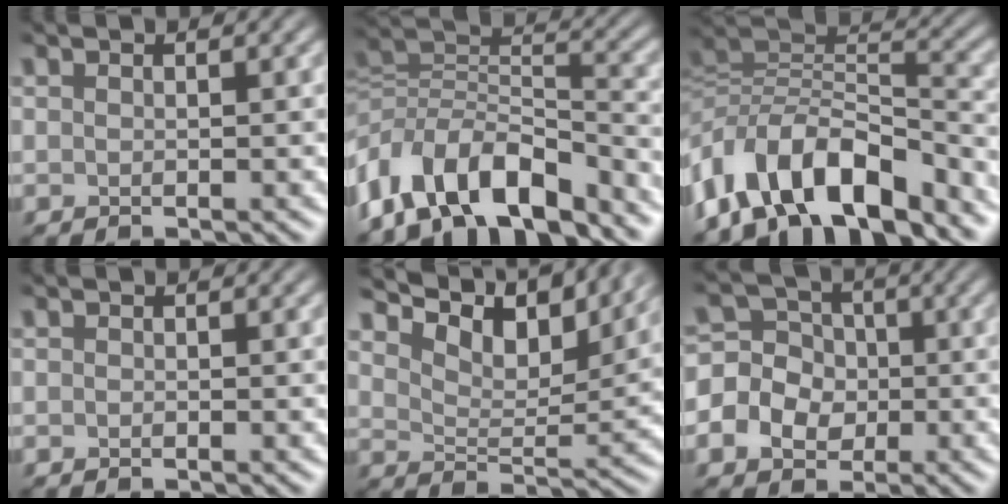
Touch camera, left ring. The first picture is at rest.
{"total": 10.3, "force": [-6.6, 5.0, 6.1], "torque": [-0.103, 0.015, -0.125]}
{"total": 11.0, "force": [-6.6, 4.9, 7.3], "torque": [-0.121, 0.010, -0.126]}
{"total": 0.0}
{"total": 8.9, "force": [7.6, 2.4, 3.8], "torque": [-0.065, 0.004, 0.119]}
{"total": 5.6, "force": [-0.7, 5.1, 2.3], "torque": [-0.033, 0.023, -0.038]}